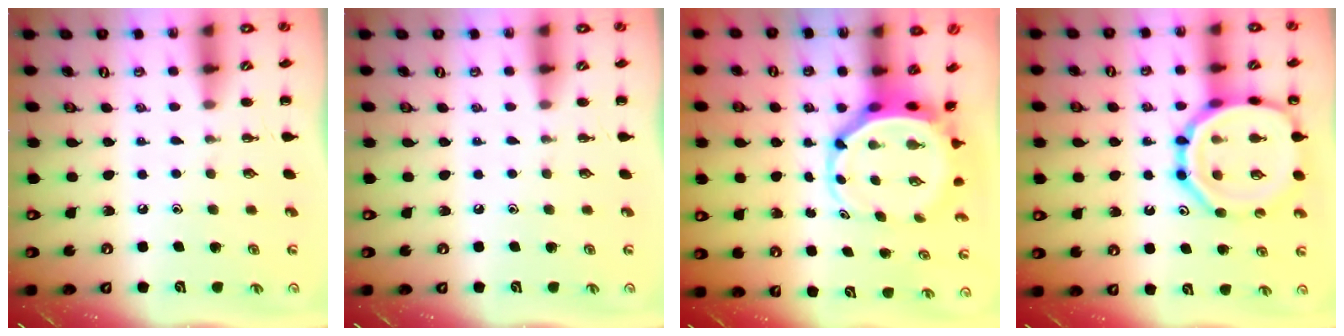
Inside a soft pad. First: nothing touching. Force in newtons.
{"total": 0.0}
{"total": 5.3, "press": 5.1, "slide": 1.5}
{"total": 18.9, "press": 18.8, "slide": 2.1}